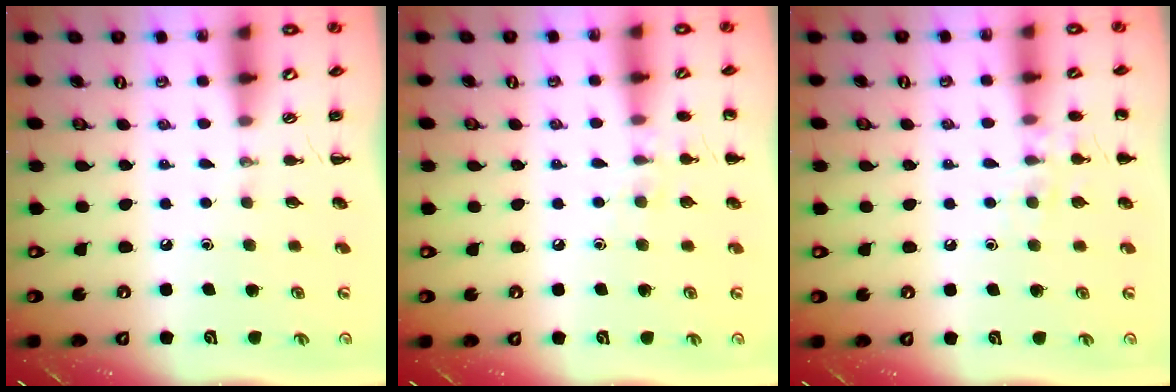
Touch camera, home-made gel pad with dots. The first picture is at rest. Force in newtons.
{"total": 6.5, "press": 6.2, "slide": 2.0}
{"total": 7.5, "press": 7.4, "slide": 1.2}